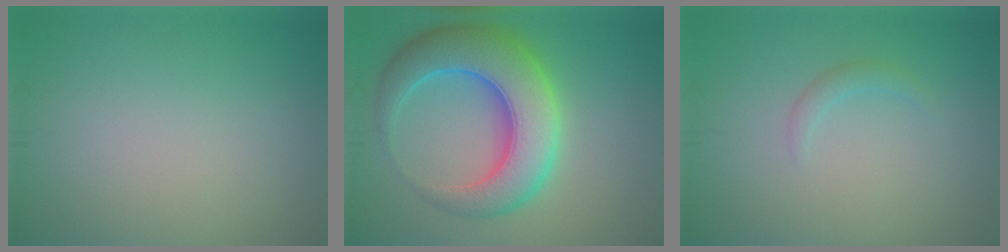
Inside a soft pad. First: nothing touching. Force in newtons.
{"total": 9.6, "press": 9.6, "slide": 0.3}
{"total": 1.0, "press": 1.0, "slide": 0.1}